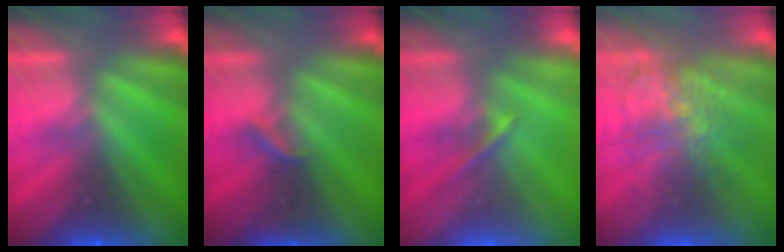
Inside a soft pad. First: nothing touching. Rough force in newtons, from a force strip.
{"total": 2.2}
{"total": 1.4}
{"total": 3.5}